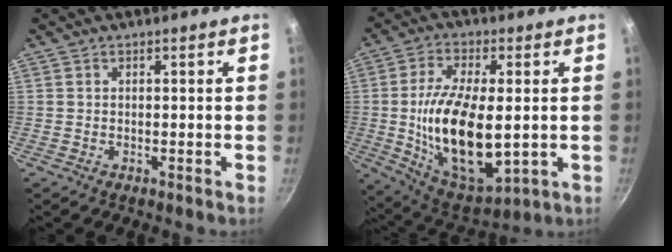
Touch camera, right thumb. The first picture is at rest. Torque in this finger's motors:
{"motor_torque": [-0.81, 1.51, 2.00, -0.35, 0.33]}